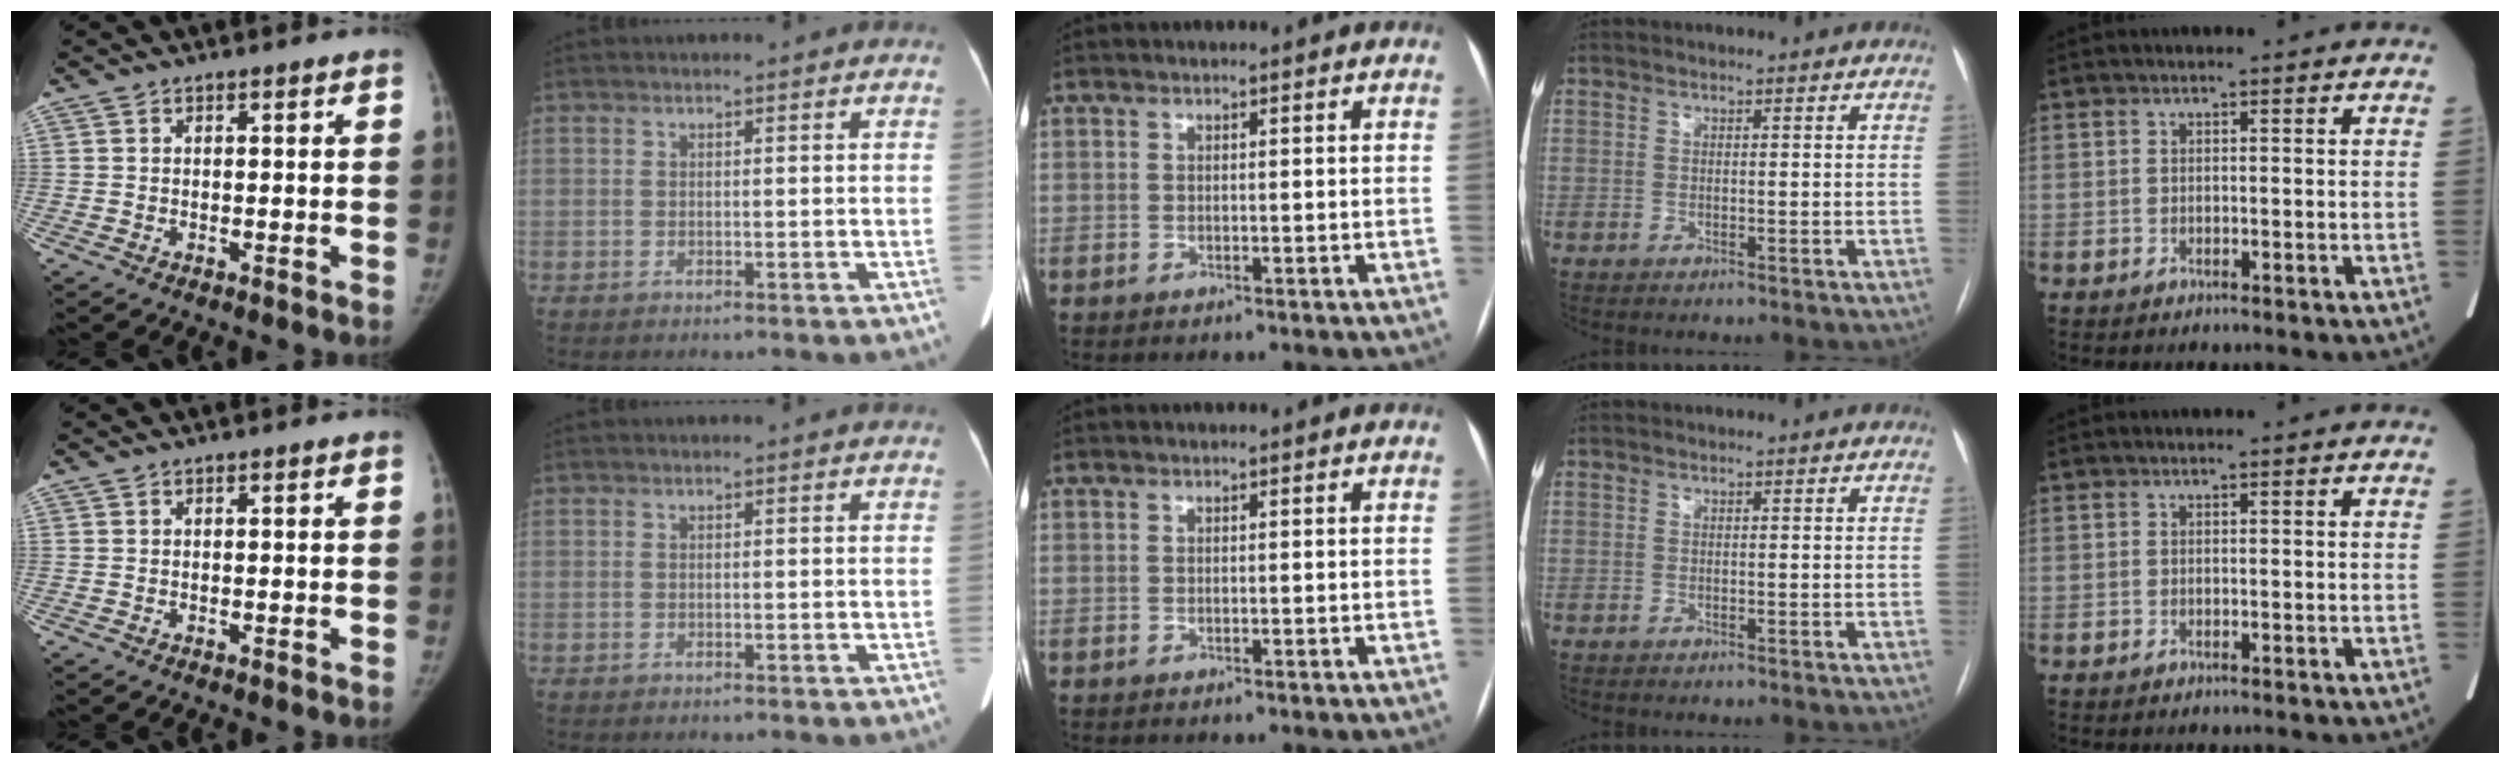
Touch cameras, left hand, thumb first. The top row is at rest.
{}